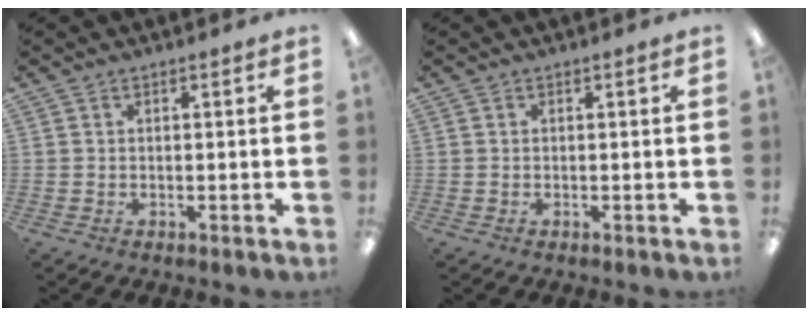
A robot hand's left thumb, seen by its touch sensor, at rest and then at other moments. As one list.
[{"total": 0.0}]